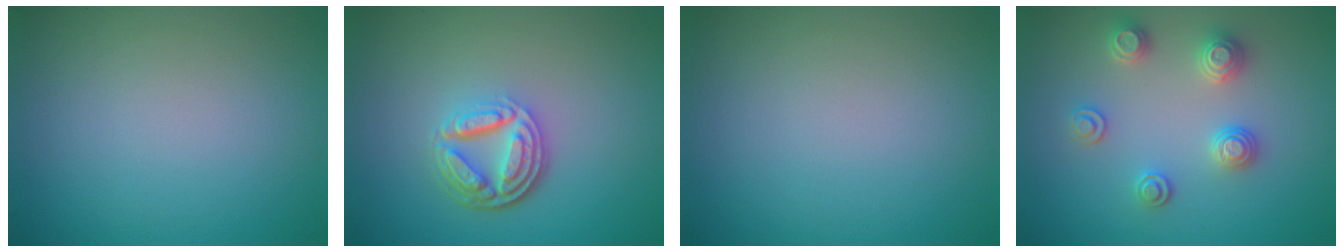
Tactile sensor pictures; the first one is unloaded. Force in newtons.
{"total": 4.8, "press": 3.6, "slide": 3.2}
{"total": 0.0}
{"total": 2.9, "press": 2.8, "slide": 0.6}